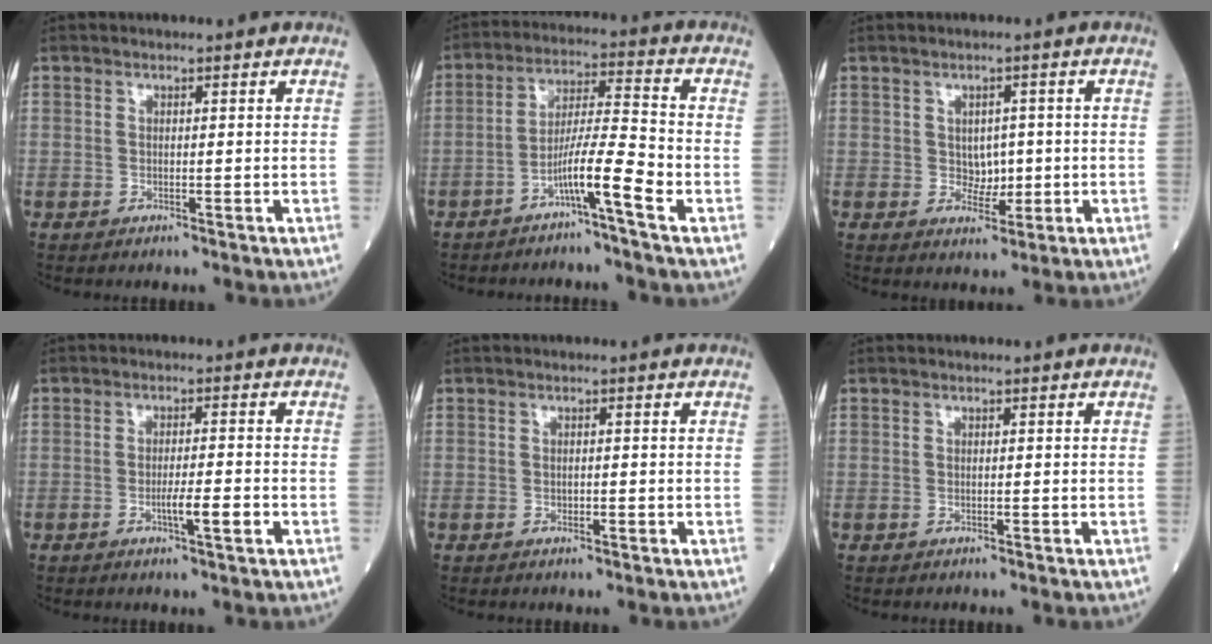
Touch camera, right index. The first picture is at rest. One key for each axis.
{"total": 7.4, "fx": -4.0, "fy": -0.8, "fz": 6.1, "tx": -0.111, "ty": 0.011, "tz": -0.077}
{"total": 3.3, "fx": -0.1, "fy": 2.3, "fz": 2.4, "tx": -0.028, "ty": 0.002, "tz": 0.003}
{"total": 5.9, "fx": -2.1, "fy": 0.3, "fz": 5.5, "tx": -0.093, "ty": -0.004, "tz": -0.031}
{"total": 0.8, "fx": -0.2, "fy": 0.4, "fz": 0.6, "tx": -0.014, "ty": 0.001, "tz": 0.000}
{"total": 0.0}